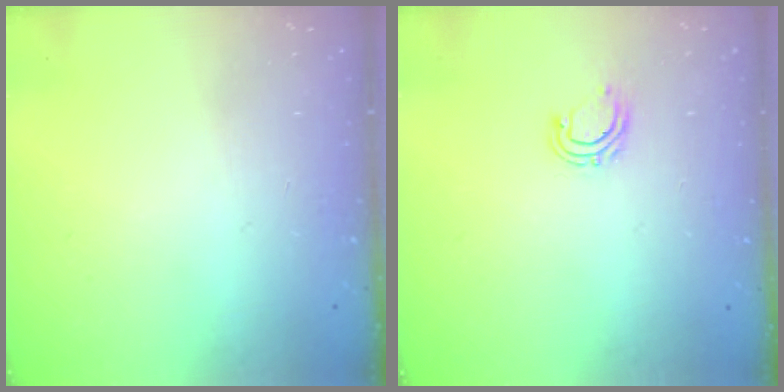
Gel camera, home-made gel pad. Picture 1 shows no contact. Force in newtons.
{"total": 5.8, "press": 5.7, "slide": 1.1}